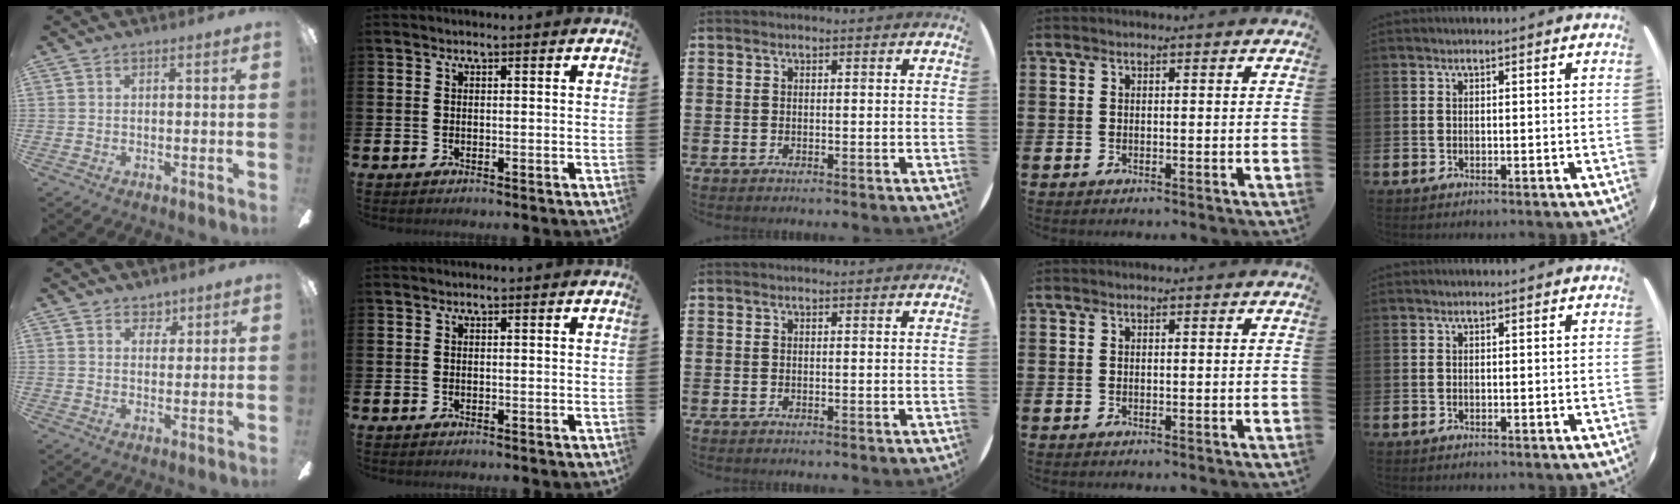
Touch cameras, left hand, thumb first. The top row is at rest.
{"thumb": {"total": 3.9, "force": [2.9, 2.5, 0.8], "torque": [-0.001, -0.013, 0.049]}}